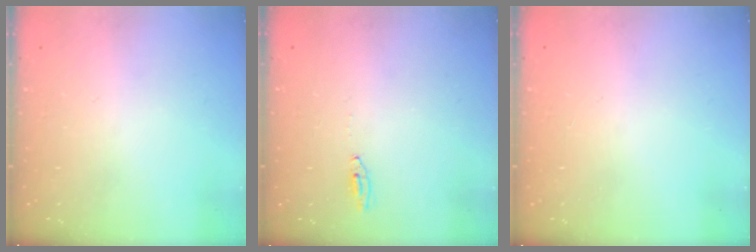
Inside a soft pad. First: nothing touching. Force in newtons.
{"total": 2.0, "press": 2.0, "slide": 0.2}
{"total": 0.0}